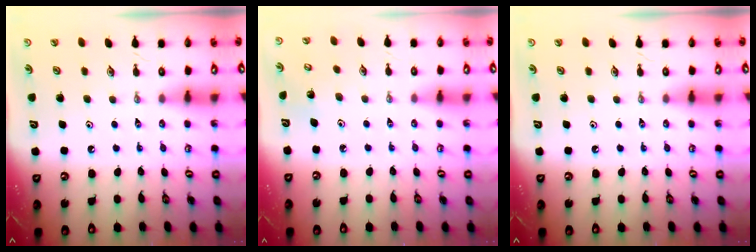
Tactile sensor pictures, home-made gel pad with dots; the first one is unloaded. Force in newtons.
{"total": 3.0, "press": 2.9, "slide": 0.3}
{"total": 0.0}